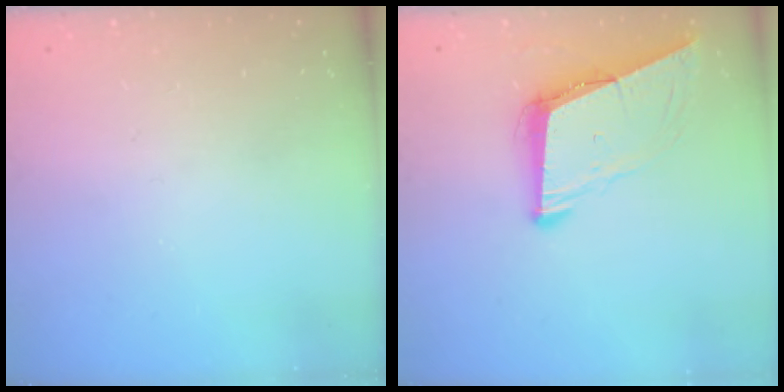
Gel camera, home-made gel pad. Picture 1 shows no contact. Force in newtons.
{"total": 8.6, "press": 7.8, "slide": 3.6}